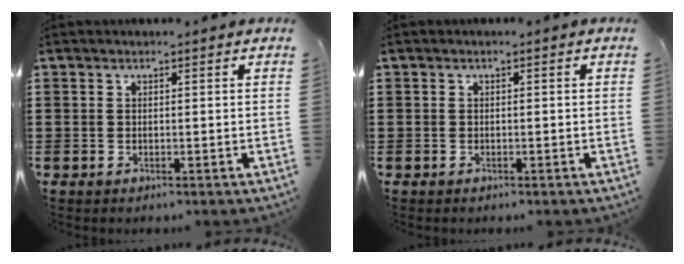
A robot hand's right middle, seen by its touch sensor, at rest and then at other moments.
{"total": 0.0}